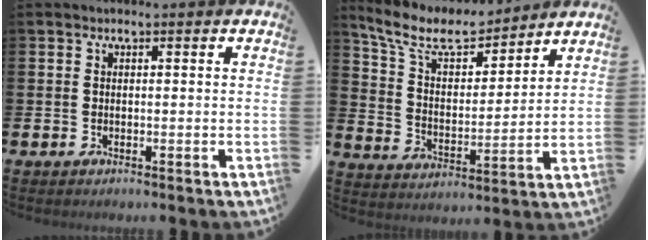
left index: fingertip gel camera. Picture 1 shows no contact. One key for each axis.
{"total": 9.3, "fx": 8.3, "fy": 2.9, "fz": 3.2, "tx": -0.105, "ty": -0.048, "tz": 0.147}